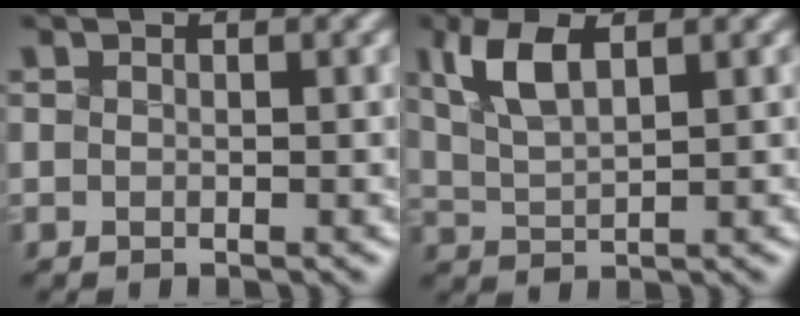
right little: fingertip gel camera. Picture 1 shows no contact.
{"total": 3.5, "force": [1.7, 1.2, 2.9], "torque": [-0.069, 0.007, 0.042]}